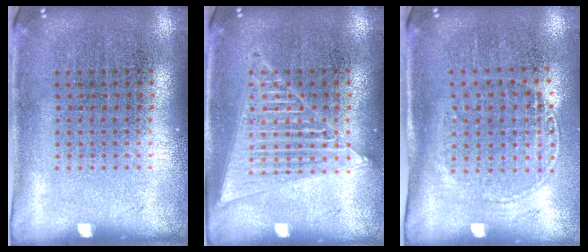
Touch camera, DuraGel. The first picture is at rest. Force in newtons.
{"total": 2.9, "press": 2.9, "slide": 0.3}
{"total": 1.5, "press": 1.2, "slide": 0.8}